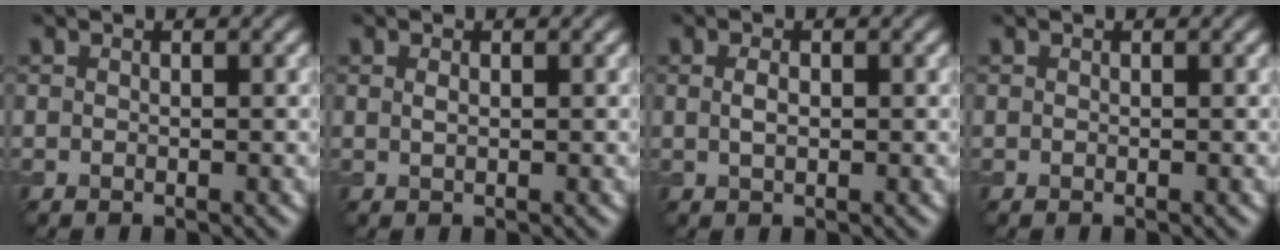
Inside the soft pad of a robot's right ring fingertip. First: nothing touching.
{"total": 0.6, "force": [0.2, 0.2, 0.5], "torque": [-0.012, 0.001, 0.005]}
{"total": 1.2, "force": [0.2, 0.6, 1.0], "torque": [-0.024, 0.000, 0.003]}
{"total": 0.0}